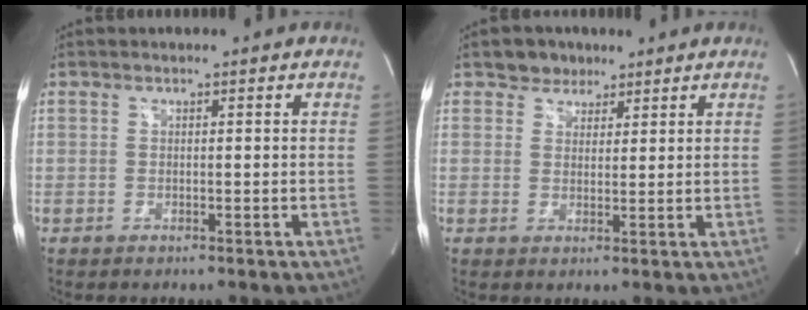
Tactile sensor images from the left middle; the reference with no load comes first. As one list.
[{"total": 3.4, "force": [2.5, 2.3, 0.2], "torque": [-0.001, 0.006, 0.037]}]